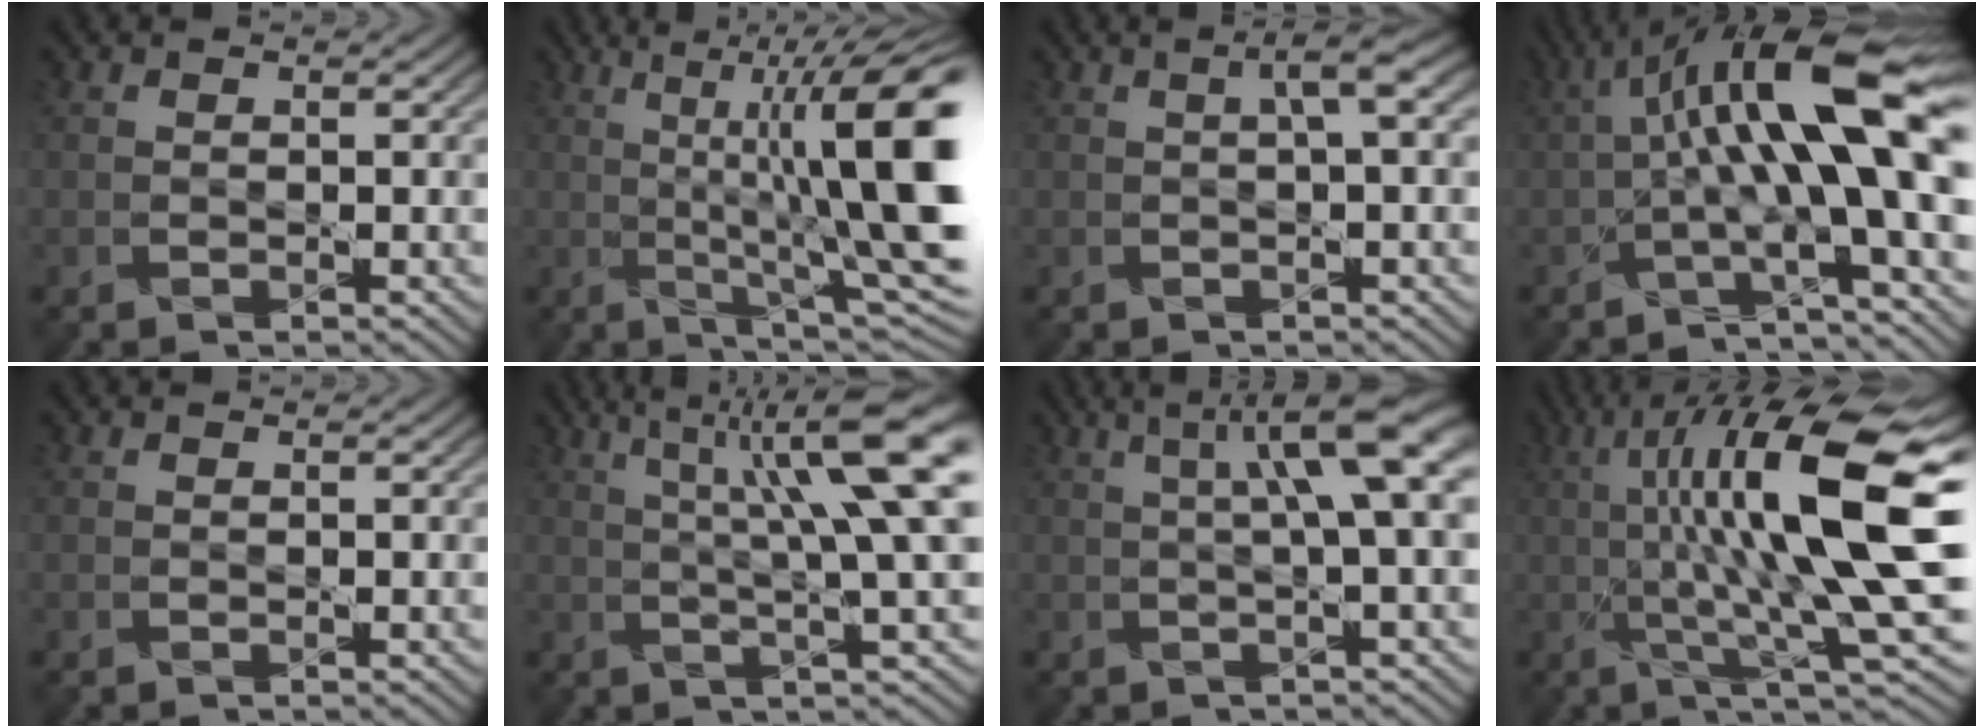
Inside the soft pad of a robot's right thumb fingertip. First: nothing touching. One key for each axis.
{"total": 16.1, "fx": 2.2, "fy": 3.8, "fz": 15.5, "tx": -0.225, "ty": 0.021, "tz": 0.048}
{"total": 2.4, "fx": 0.7, "fy": 0.0, "fz": 2.3, "tx": -0.037, "ty": 0.014, "tz": 0.012}
{"total": 15.2, "fx": 1.5, "fy": 4.0, "fz": 14.6, "tx": -0.235, "ty": 0.024, "tz": 0.016}
{"total": 0.0}
{"total": 11.2, "fx": 4.0, "fy": 1.6, "fz": 10.4, "tx": -0.159, "ty": 0.014, "tz": 0.067}
{"total": 7.4, "fx": 2.0, "fy": 0.9, "fz": 7.0, "tx": -0.102, "ty": 0.028, "tz": 0.029}
{"total": 16.2, "fx": 1.9, "fy": 3.1, "fz": 15.8, "tx": -0.251, "ty": 0.013, "tz": 0.039}